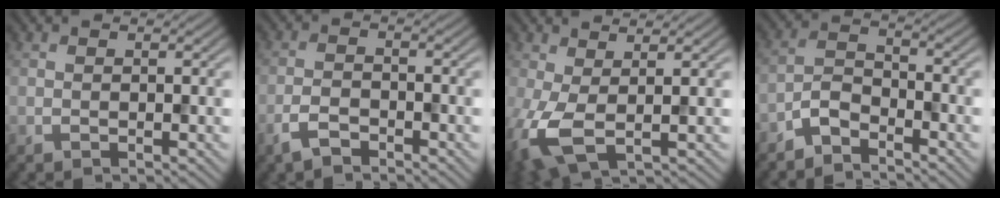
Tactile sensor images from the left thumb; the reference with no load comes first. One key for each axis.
{"total": 3.4, "fx": -2.5, "fy": 1.3, "fz": 1.9, "tx": -0.043, "ty": -0.001, "tz": -0.059}
{"total": 5.7, "fx": -0.1, "fy": 2.5, "fz": 5.1, "tx": -0.131, "ty": -0.004, "tz": -0.004}
{"total": 4.1, "fx": -3.4, "fy": 1.4, "fz": 1.8, "tx": -0.038, "ty": 0.004, "tz": -0.082}